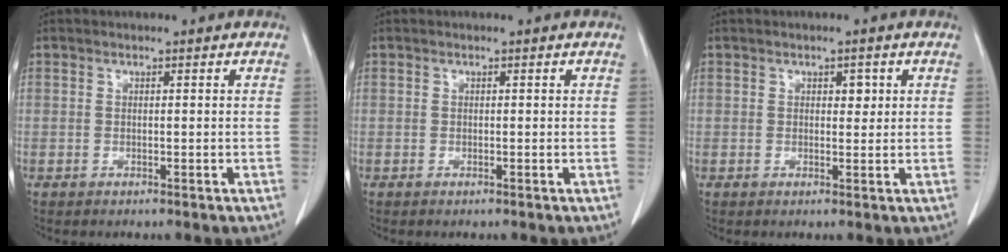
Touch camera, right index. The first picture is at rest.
{"total": 0.0}
{"total": 1.7, "force": [0.6, 0.9, 1.2], "torque": [-0.014, -0.001, 0.008]}